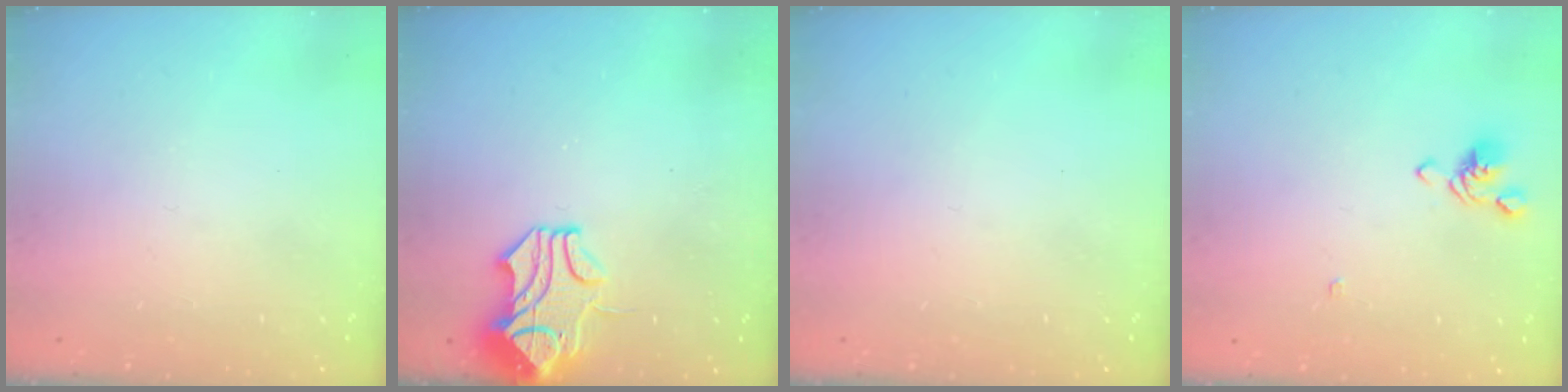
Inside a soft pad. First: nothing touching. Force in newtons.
{"total": 2.0, "press": 1.2, "slide": 1.5}
{"total": 0.0}
{"total": 0.7, "press": 0.0, "slide": 0.7}